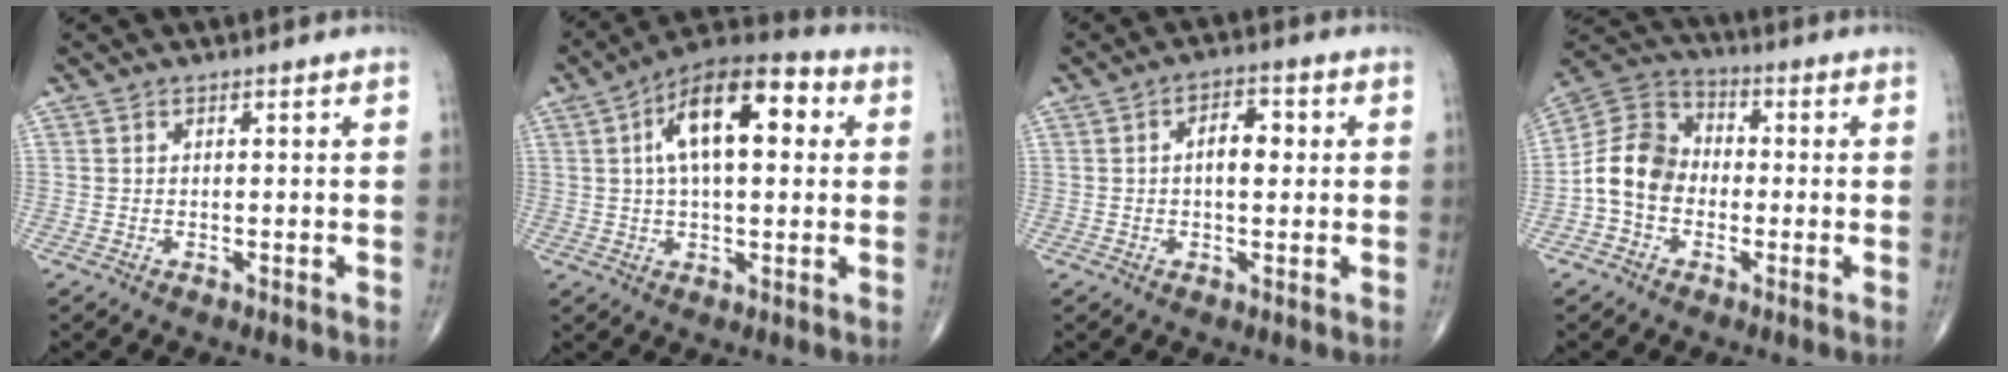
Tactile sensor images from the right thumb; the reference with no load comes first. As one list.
[{"total": 15.9, "force": [3.8, 7.5, 13.5], "torque": [-0.204, 0.026, 0.053]}, {"total": 5.2, "force": [0.5, 2.7, 4.3], "torque": [-0.062, 0.009, 0.003]}, {"total": 10.3, "force": [-1.9, 8.1, 6.0], "torque": [-0.102, 0.037, -0.051]}]